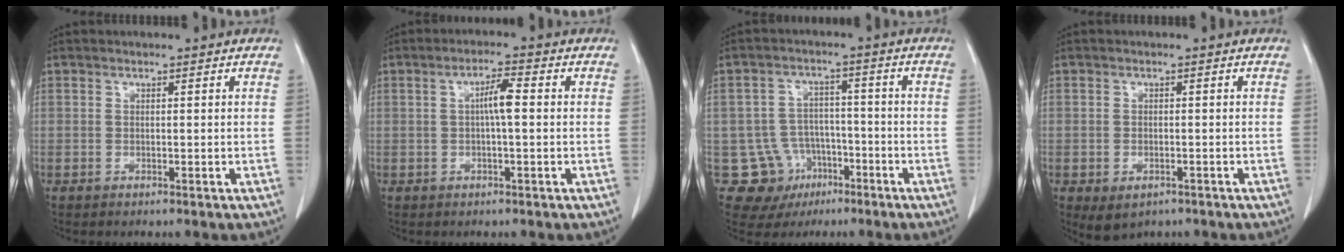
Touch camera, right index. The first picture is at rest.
{"total": 4.0, "force": [0.3, 0.4, 3.9], "torque": [-0.070, 0.008, 0.004]}
{"total": 10.4, "force": [-4.4, 9.3, 1.3], "torque": [-0.031, 0.030, -0.054]}
{"total": 3.7, "force": [-2.0, 2.4, 2.0], "torque": [-0.033, -0.005, -0.018]}